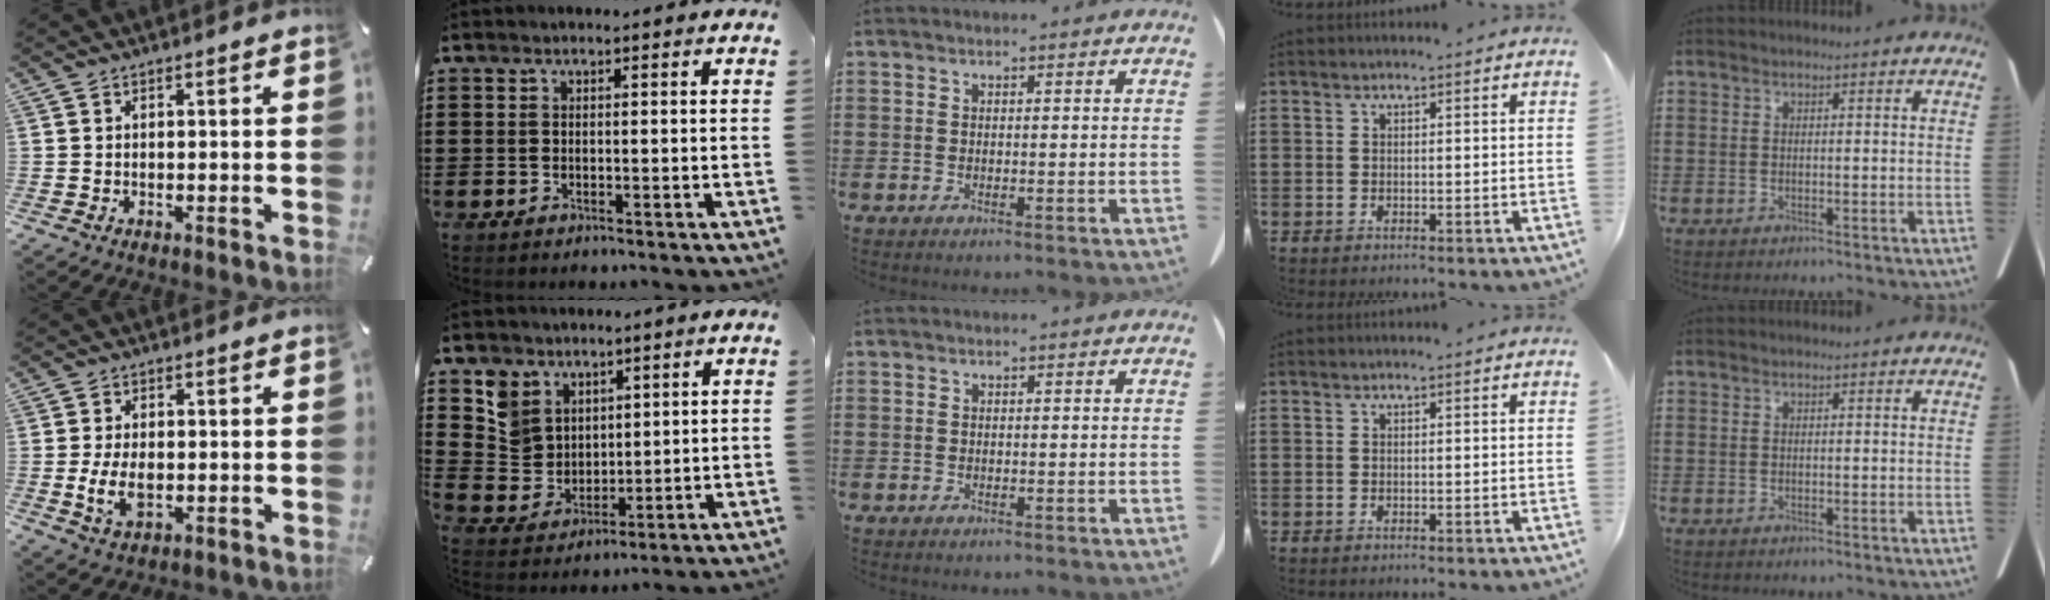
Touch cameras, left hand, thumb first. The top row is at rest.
{"thumb": {"total": 6.3, "force": [-0.6, 3.8, 5.0], "torque": [-0.113, -0.002, -0.013]}, "index": {"total": 6.5, "force": [4.1, 5.1, 0.0], "torque": [-0.037, -0.011, 0.082]}}